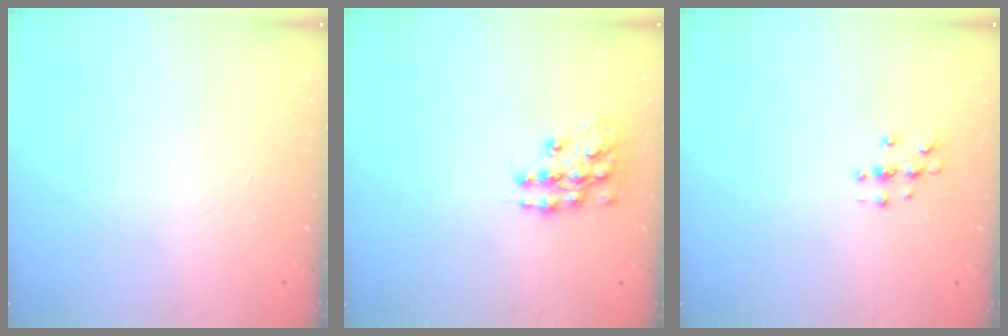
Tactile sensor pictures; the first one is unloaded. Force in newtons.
{"total": 11.7, "press": 11.6, "slide": 0.8}
{"total": 3.1, "press": 3.1, "slide": 0.3}